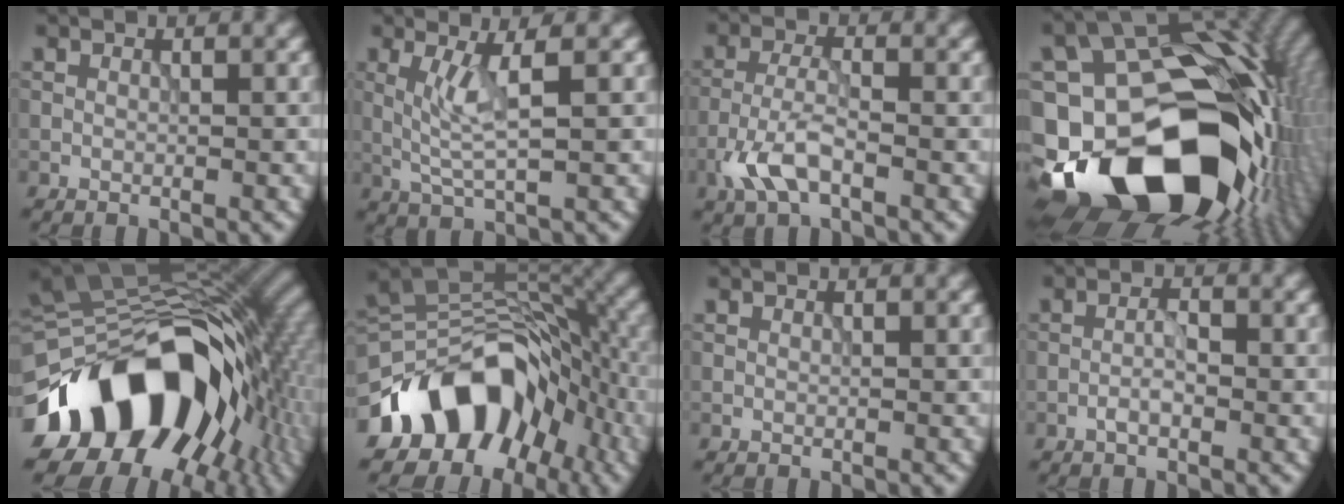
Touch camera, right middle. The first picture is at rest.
{"total": 3.2, "force": [0.5, 0.4, 3.1], "torque": [-0.073, -0.004, 0.016]}
{"total": 3.9, "force": [-2.1, 1.4, 2.9], "torque": [-0.069, 0.001, -0.049]}
{"total": 20.9, "force": [-7.0, 14.1, 13.8], "torque": [-0.247, -0.047, -0.097]}
{"total": 17.2, "force": [-5.4, 11.8, 11.3], "torque": [-0.172, -0.003, -0.093]}
{"total": 12.7, "force": [-6.6, 8.2, 7.1], "torque": [-0.106, 0.017, -0.131]}
{"total": 0.0}
{"total": 1.8, "force": [-0.9, 0.5, 1.4], "torque": [-0.027, 0.003, -0.022]}